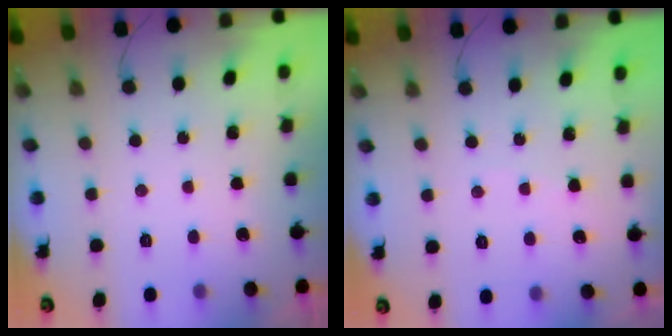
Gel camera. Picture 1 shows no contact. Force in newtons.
{"total": 2.0, "press": 2.0, "slide": 0.2}